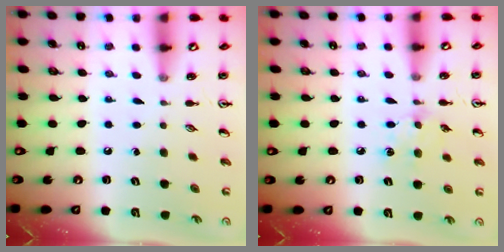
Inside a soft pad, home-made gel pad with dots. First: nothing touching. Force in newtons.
{"total": 9.0, "press": 9.0, "slide": 0.7}